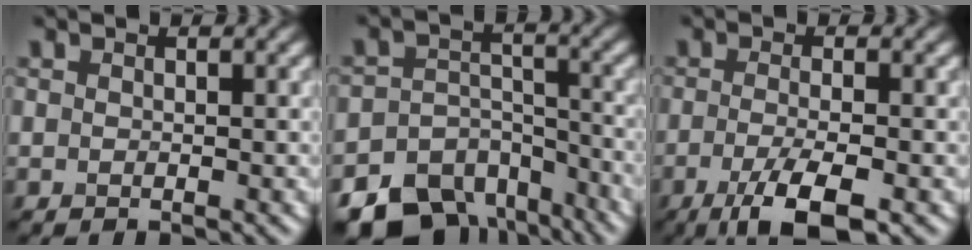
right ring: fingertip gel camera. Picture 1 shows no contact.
{"total": 12.3, "force": [-9.4, 7.4, 3.0], "torque": [-0.046, -0.011, -0.129]}
{"total": 4.5, "force": [-2.2, 1.1, 3.8], "torque": [-0.068, -0.002, -0.045]}